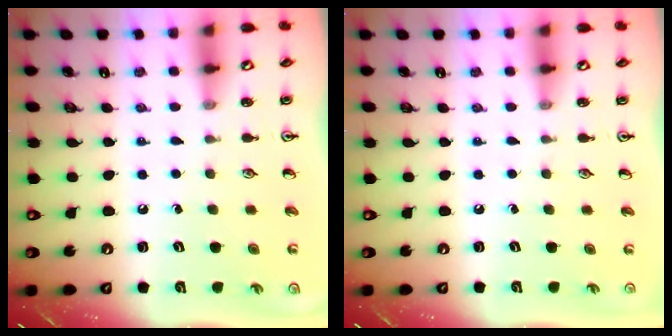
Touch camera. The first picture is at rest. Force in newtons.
{"total": 0.0}